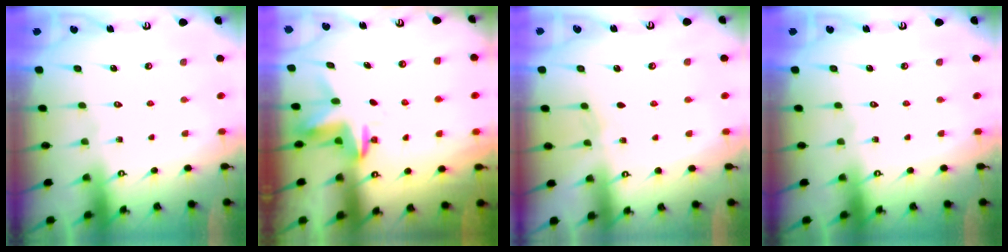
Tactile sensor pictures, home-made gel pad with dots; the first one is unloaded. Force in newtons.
{"total": 3.6, "press": 3.6, "slide": 0.2}
{"total": 2.3, "press": 2.2, "slide": 0.5}
{"total": 0.0}